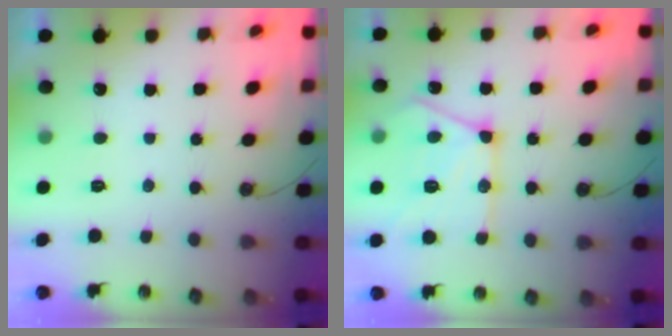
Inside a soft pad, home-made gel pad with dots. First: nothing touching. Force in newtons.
{"total": 15.8, "press": 15.7, "slide": 1.5}